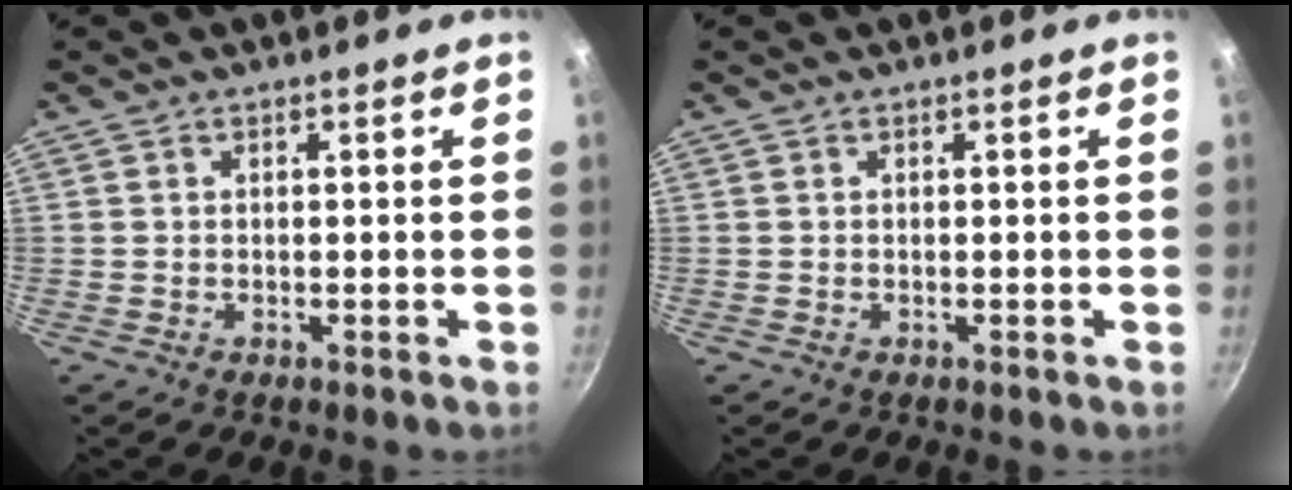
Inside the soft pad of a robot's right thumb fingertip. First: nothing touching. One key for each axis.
{"total": 0.0}